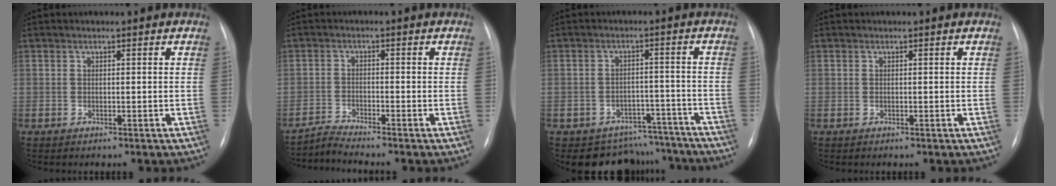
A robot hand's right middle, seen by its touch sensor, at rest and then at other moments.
{"total": 3.1, "force": [-2.8, -1.3, -0.4], "torque": [0.001, -0.021, -0.053]}
{"total": 9.1, "force": [-7.9, 4.4, -0.5], "torque": [0.030, 0.043, -0.097]}
{"total": 0.0}